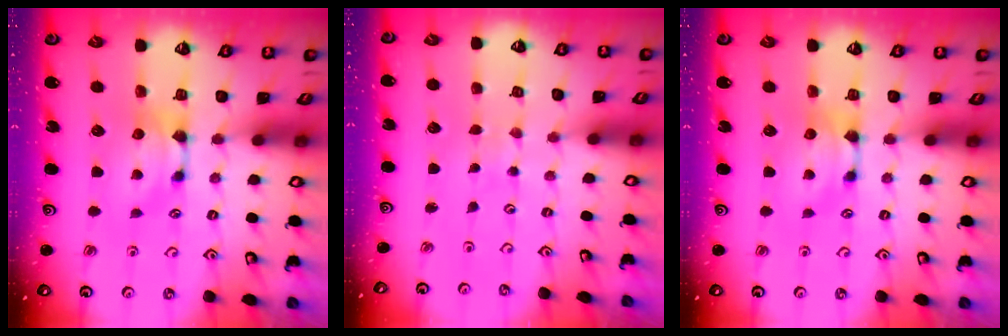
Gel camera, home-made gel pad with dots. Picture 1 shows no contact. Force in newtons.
{"total": 6.1, "press": 6.1, "slide": 0.2}
{"total": 0.0}